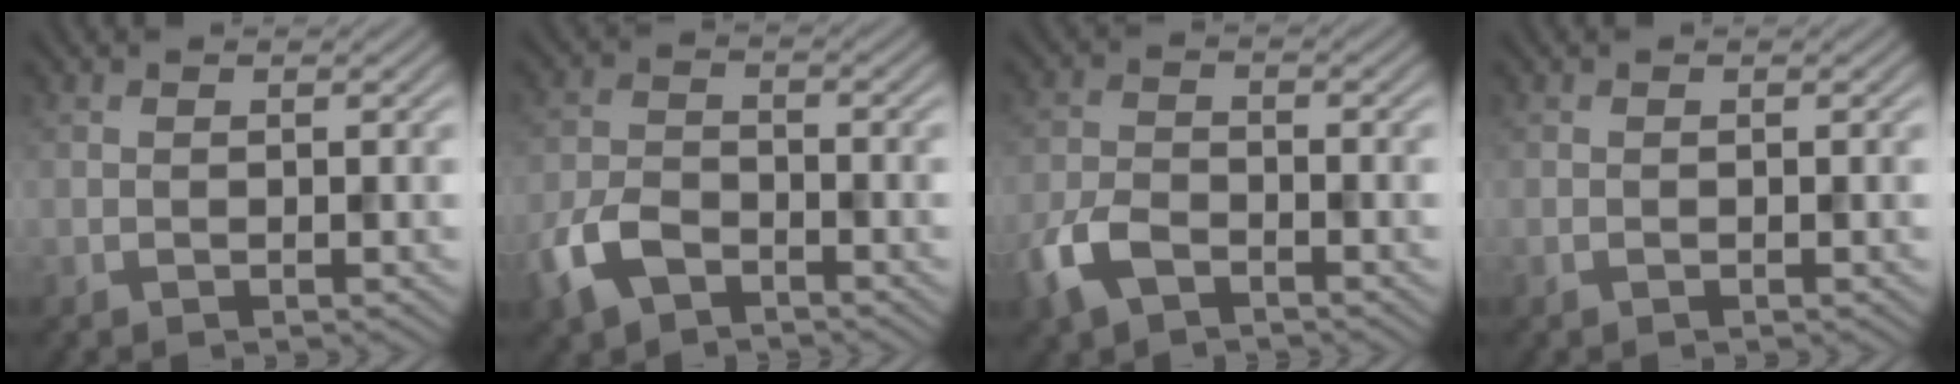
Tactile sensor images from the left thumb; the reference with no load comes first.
{"total": 5.8, "force": [-3.6, 3.1, 3.3], "torque": [-0.078, -0.006, -0.085]}
{"total": 5.2, "force": [-3.2, 2.7, 3.1], "torque": [-0.074, -0.007, -0.077]}
{"total": 0.0}